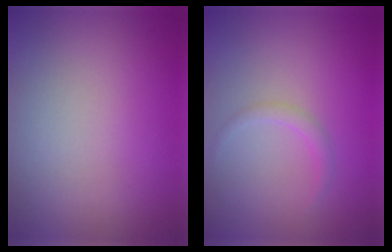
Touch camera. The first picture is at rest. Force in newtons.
{"total": 1.1, "press": 1.1, "slide": 0.1}